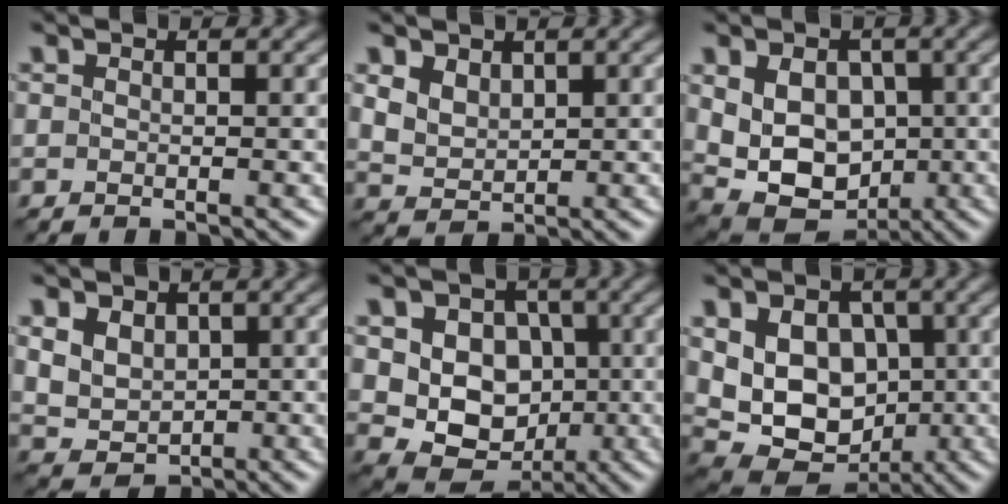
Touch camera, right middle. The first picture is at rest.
{"total": 3.1, "force": [1.5, 2.2, 1.7], "torque": [-0.043, -0.002, 0.025]}
{"total": 8.0, "force": [0.4, 5.9, 5.4], "torque": [-0.086, -0.015, 0.022]}
{"total": 5.3, "force": [1.5, 4.2, 2.9], "torque": [-0.057, 0.014, 0.019]}
{"total": 8.7, "force": [0.5, 7.0, 5.1], "torque": [-0.076, 0.006, 0.000]}
{"total": 9.2, "force": [0.7, 6.7, 6.3], "torque": [-0.100, -0.005, 0.017]}